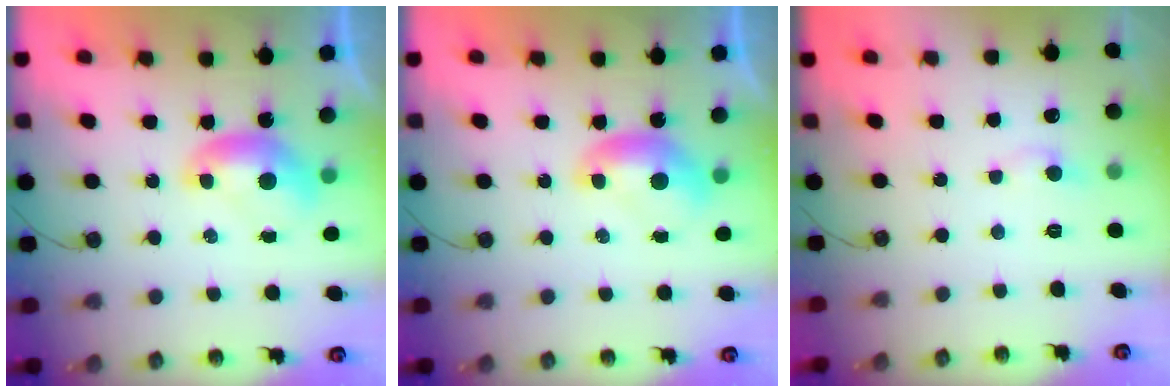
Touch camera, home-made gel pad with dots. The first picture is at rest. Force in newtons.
{"total": 0.0}
{"total": 1.5, "press": 1.4, "slide": 0.7}